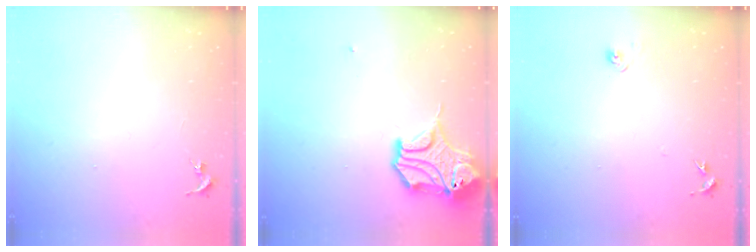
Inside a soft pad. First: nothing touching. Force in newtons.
{"total": 14.5, "press": 14.4, "slide": 2.2}
{"total": 5.0, "press": 5.0, "slide": 0.7}